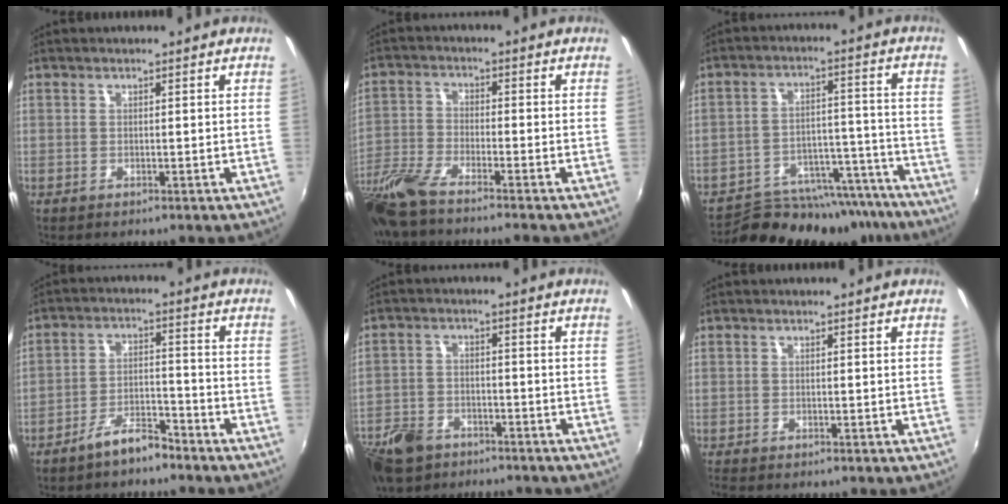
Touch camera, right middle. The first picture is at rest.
{"total": 10.6, "force": [-8.8, 1.1, 5.9], "torque": [-0.142, -0.028, -0.176]}
{"total": 19.0, "force": [-16.5, 7.3, 6.0], "torque": [-0.108, 0.026, -0.216]}
{"total": 6.0, "force": [-5.2, 1.5, 2.7], "torque": [-0.059, 0.012, -0.085]}
{"total": 13.1, "force": [-9.0, 7.7, 5.6], "torque": [-0.159, -0.007, -0.160]}
{"total": 1.9, "force": [-1.7, 0.4, 0.7], "torque": [-0.018, -0.012, -0.029]}